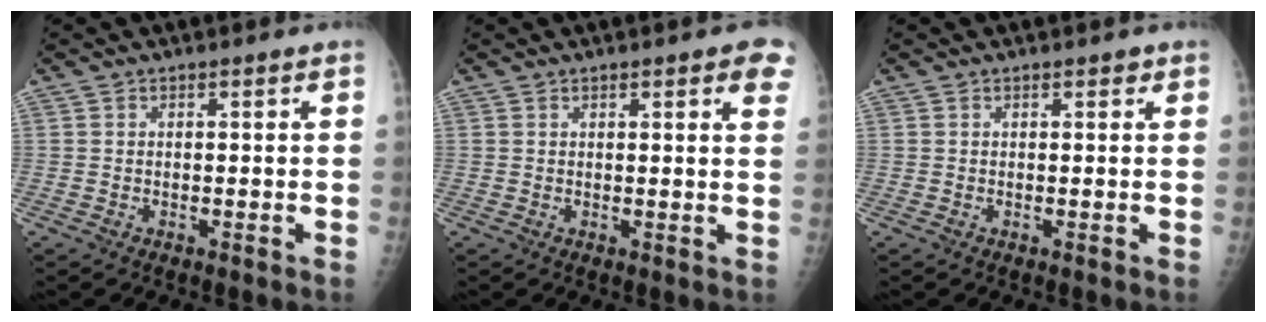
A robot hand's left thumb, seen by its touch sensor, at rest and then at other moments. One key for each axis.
{"total": 5.5, "fx": 3.0, "fy": 1.3, "fz": 4.5, "tx": -0.034, "ty": -0.003, "tz": 0.030}
{"total": 0.7, "fx": 0.5, "fy": 0.4, "fz": 0.3, "tx": -0.001, "ty": -0.002, "tz": 0.003}